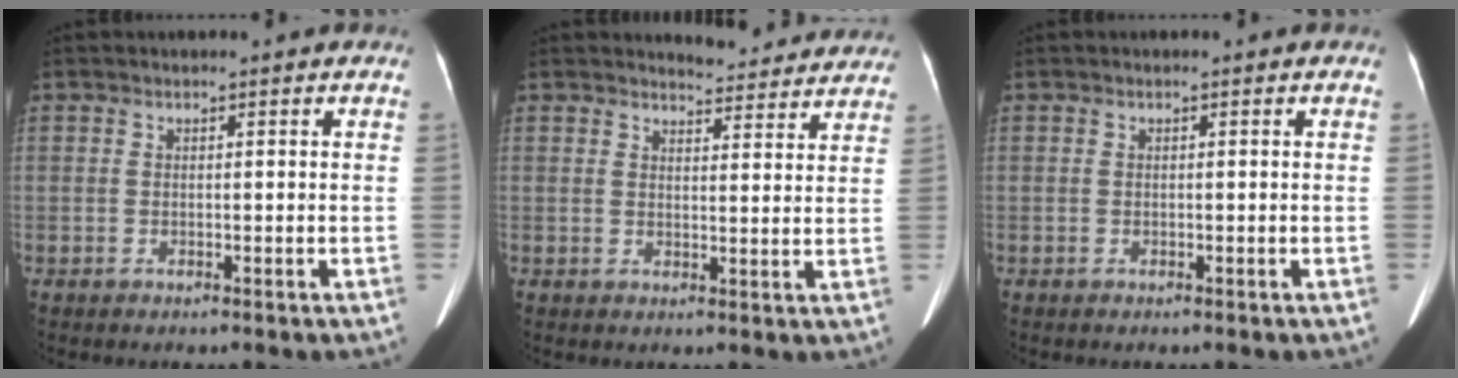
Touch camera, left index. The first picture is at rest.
{"total": 7.5, "force": [7.3, 1.3, 0.5], "torque": [0.002, -0.002, 0.076]}
{"total": 0.0}